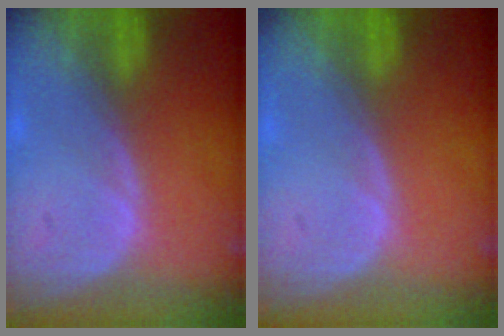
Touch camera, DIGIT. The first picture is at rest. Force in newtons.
{"total": 0.0}